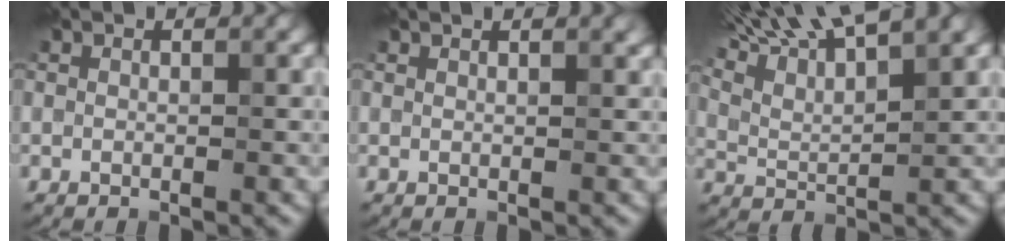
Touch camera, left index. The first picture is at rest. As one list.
[{"total": 1.7, "force": [1.3, 0.6, 1.0], "torque": [-0.004, 0.000, 0.011]}, {"total": 10.5, "force": [8.2, 2.3, 6.0], "torque": [-0.112, 0.029, 0.119]}]